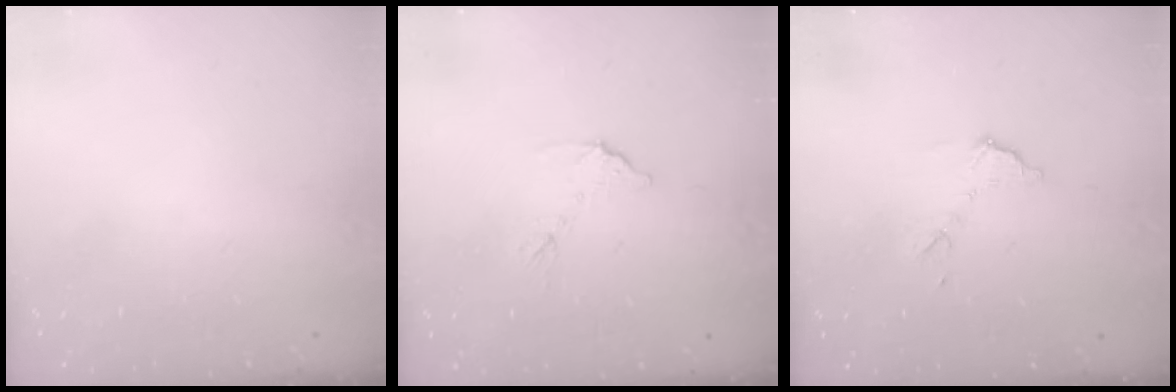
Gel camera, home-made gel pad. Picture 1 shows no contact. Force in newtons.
{"total": 6.6, "press": 6.6, "slide": 0.4}
{"total": 7.7, "press": 7.7, "slide": 0.4}